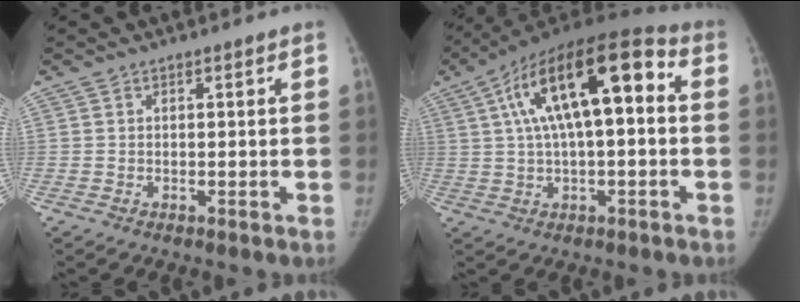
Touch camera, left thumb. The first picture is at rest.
{"total": 19.9, "force": [3.5, 7.7, 18.0], "torque": [-0.302, 0.042, 0.048]}